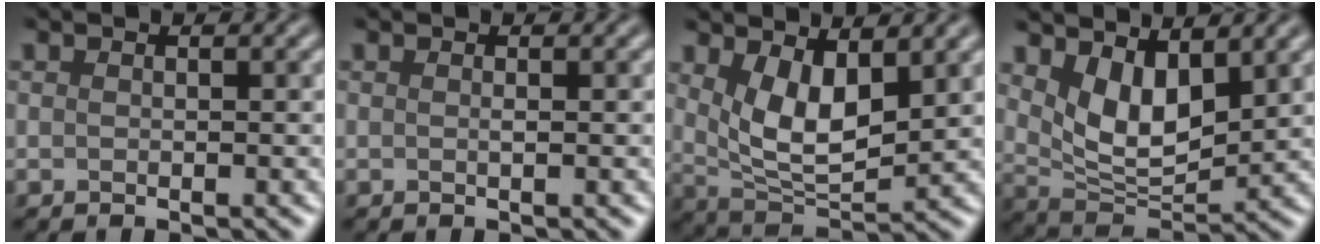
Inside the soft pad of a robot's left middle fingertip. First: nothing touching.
{"total": 0.0}
{"total": 4.5, "force": [1.3, 1.8, 3.9], "torque": [-0.092, -0.013, 0.053]}
{"total": 4.5, "force": [1.8, 2.1, 3.5], "torque": [-0.086, -0.013, 0.056]}